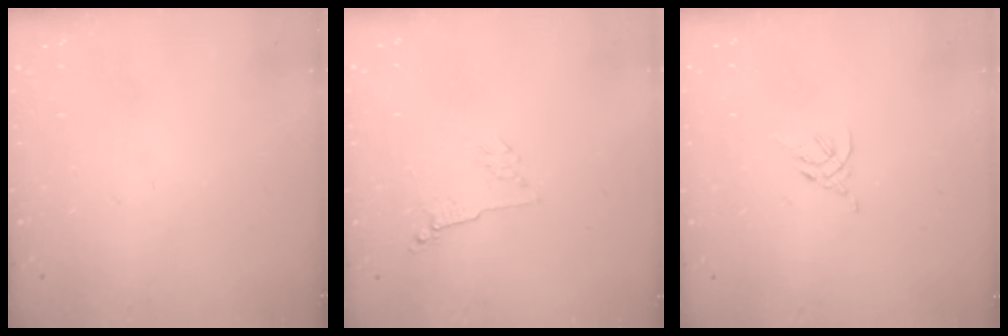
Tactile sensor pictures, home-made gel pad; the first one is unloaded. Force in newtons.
{"total": 2.8, "press": 2.7, "slide": 0.6}
{"total": 2.7, "press": 2.6, "slide": 0.7}